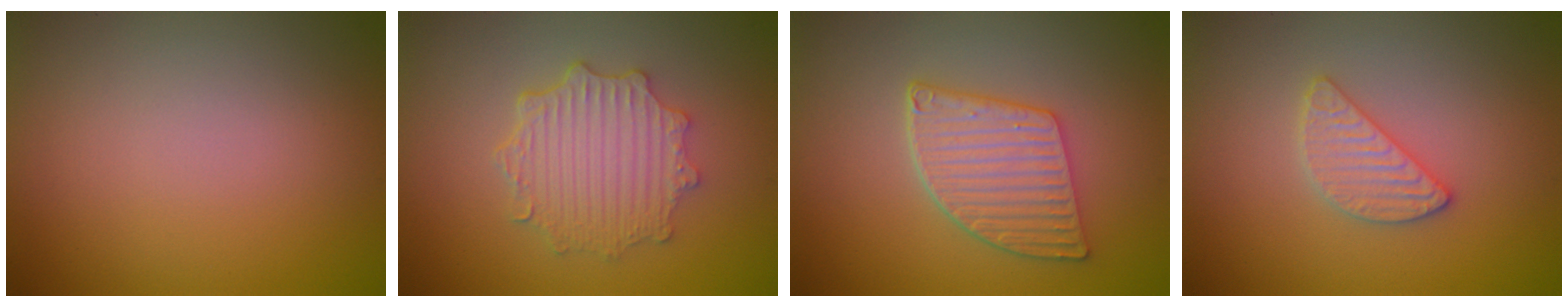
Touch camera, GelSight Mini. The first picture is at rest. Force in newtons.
{"total": 4.6, "press": 3.7, "slide": 2.7}
{"total": 5.1, "press": 4.2, "slide": 3.0}
{"total": 2.6, "press": 2.6, "slide": 0.3}